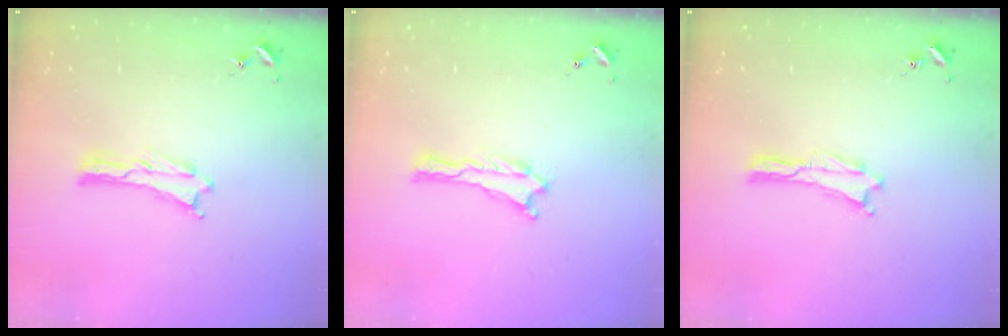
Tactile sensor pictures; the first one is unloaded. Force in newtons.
{"total": 0.0}
{"total": 0.0}